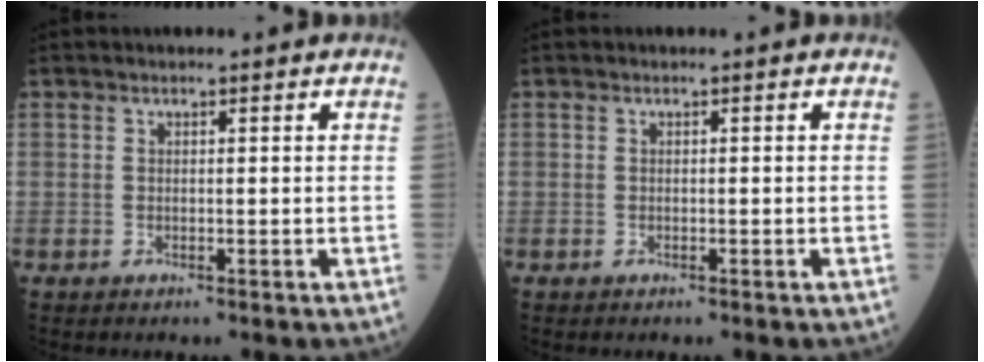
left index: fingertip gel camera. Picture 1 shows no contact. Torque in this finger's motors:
{"motor_torque": [0.02, 0.02, 0.00, 0.00]}